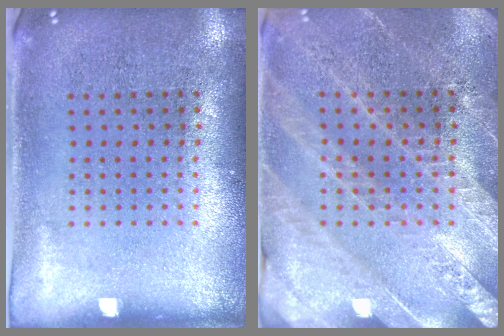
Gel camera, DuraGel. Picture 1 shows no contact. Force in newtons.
{"total": 2.8, "press": 2.7, "slide": 0.7}